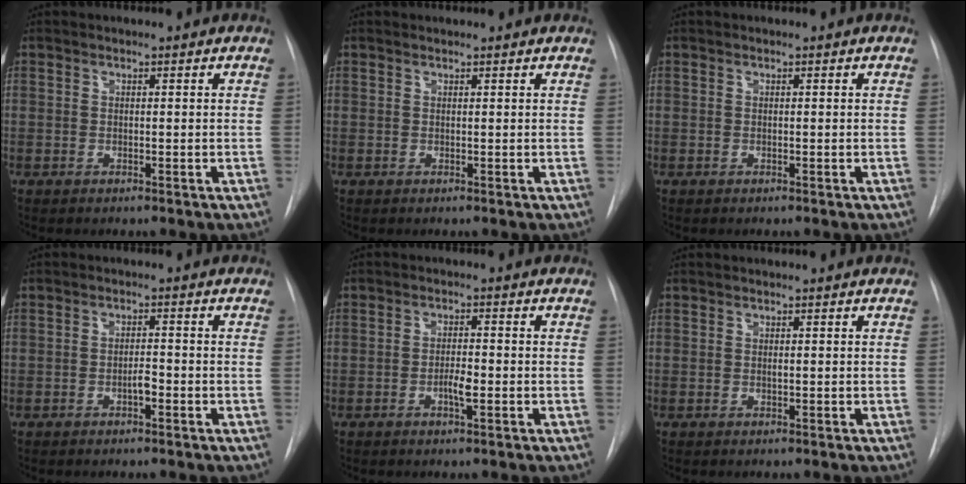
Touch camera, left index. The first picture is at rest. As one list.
[{"total": 1.8, "force": [1.8, 0.2, 0.2], "torque": [-0.010, 0.017, 0.023]}, {"total": 0.0}, {"total": 1.6, "force": [-0.8, 0.4, 1.4], "torque": [-0.022, 0.003, -0.014]}, {"total": 2.4, "force": [-0.8, 0.4, 2.3], "torque": [-0.040, 0.001, -0.015]}, {"total": 0.5, "force": [0.4, 0.0, 0.4], "torque": [-0.004, 0.004, 0.007]}]